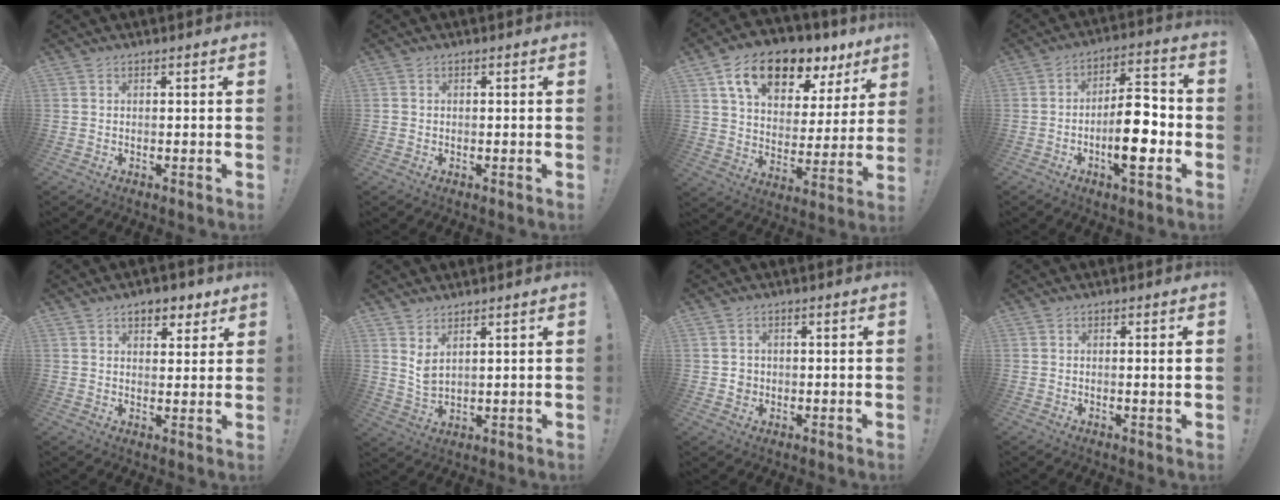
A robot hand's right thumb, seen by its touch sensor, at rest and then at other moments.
{"total": 0.6, "force": [-0.1, 0.6, 0.1], "torque": [-0.001, 0.002, -0.002]}
{"total": 16.8, "force": [10.7, 8.9, 9.4], "torque": [-0.148, -0.059, 0.187]}
{"total": 15.1, "force": [-4.4, 5.2, 13.5], "torque": [-0.225, 0.017, -0.073]}
{"total": 6.4, "force": [4.2, 3.8, 3.1], "torque": [-0.026, -0.019, 0.072]}
{"total": 4.6, "force": [3.0, 1.6, 3.0], "torque": [-0.049, -0.023, 0.055]}
{"total": 2.9, "force": [-0.1, 2.8, 0.8], "torque": [-0.002, -0.002, -0.002]}
{"total": 1.8, "force": [0.2, -0.2, 1.7], "torque": [-0.030, -0.002, 0.002]}